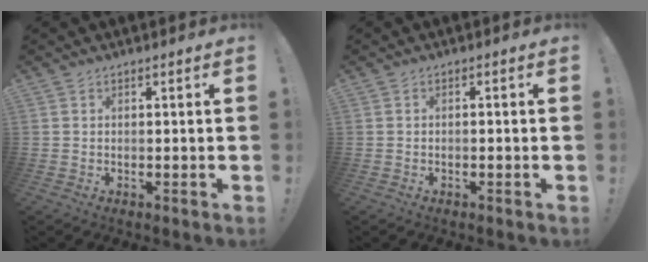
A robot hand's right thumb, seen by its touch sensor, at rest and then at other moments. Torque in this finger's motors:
{"motor_torque": [-0.06, -0.31, -0.09, 0.15, 0.01]}